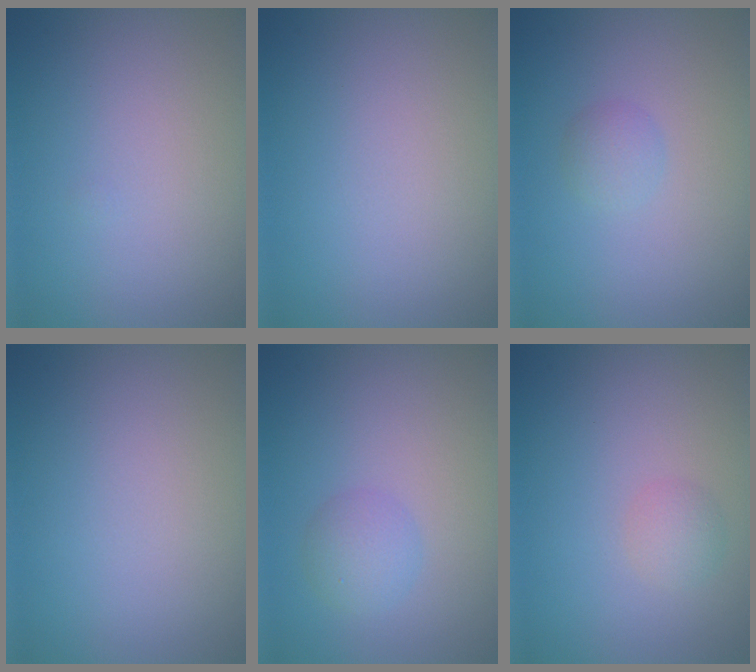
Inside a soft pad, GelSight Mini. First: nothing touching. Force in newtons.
{"total": 0.0}
{"total": 1.2, "press": 1.2, "slide": 0.1}
{"total": 0.0}
{"total": 1.8, "press": 1.8, "slide": 0.1}
{"total": 1.4, "press": 1.4, "slide": 0.0}